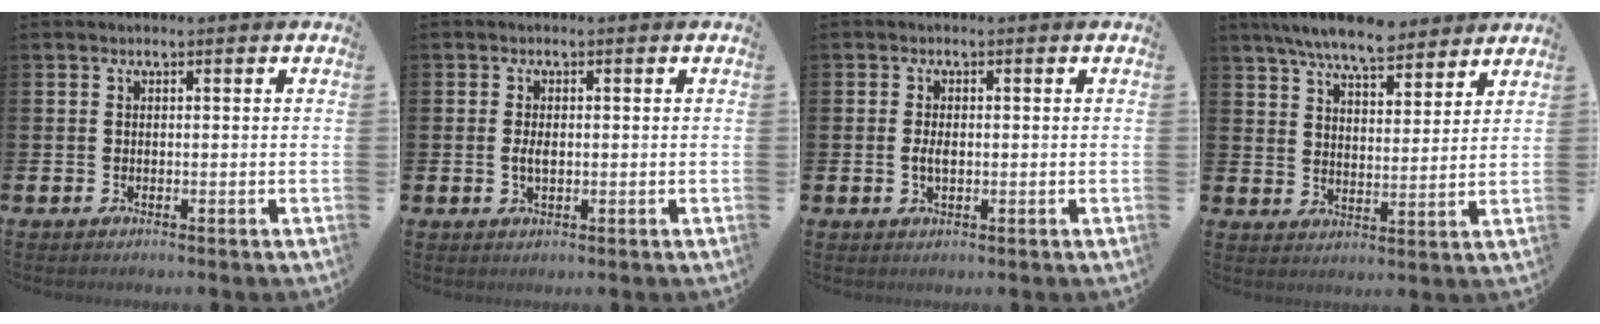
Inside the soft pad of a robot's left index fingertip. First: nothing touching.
{"total": 2.0, "force": [0.0, 1.0, 1.7], "torque": [-0.028, 0.002, -0.003]}
{"total": 1.6, "force": [0.1, 0.8, 1.4], "torque": [-0.024, 0.001, -0.001]}
{"total": 8.5, "force": [7.6, 1.8, 3.2], "torque": [-0.077, -0.029, 0.138]}